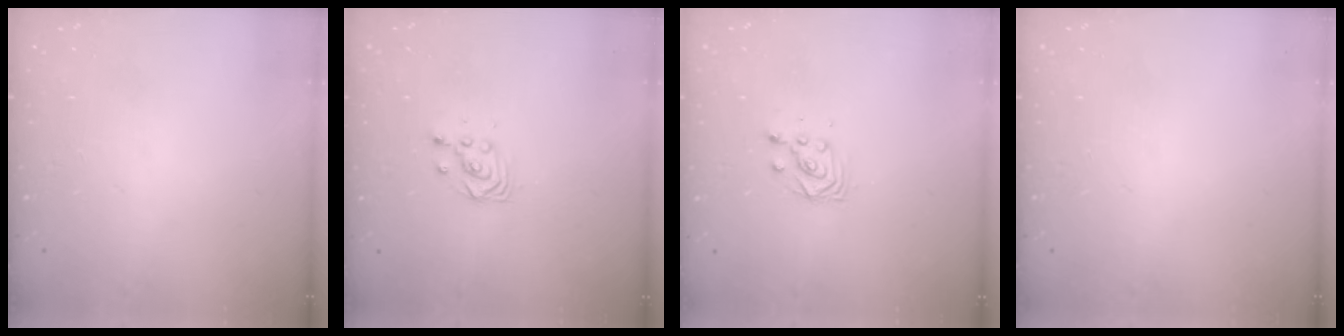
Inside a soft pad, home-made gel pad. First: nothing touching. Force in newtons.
{"total": 3.4, "press": 3.4, "slide": 0.2}
{"total": 3.0, "press": 3.0, "slide": 0.2}
{"total": 0.0}